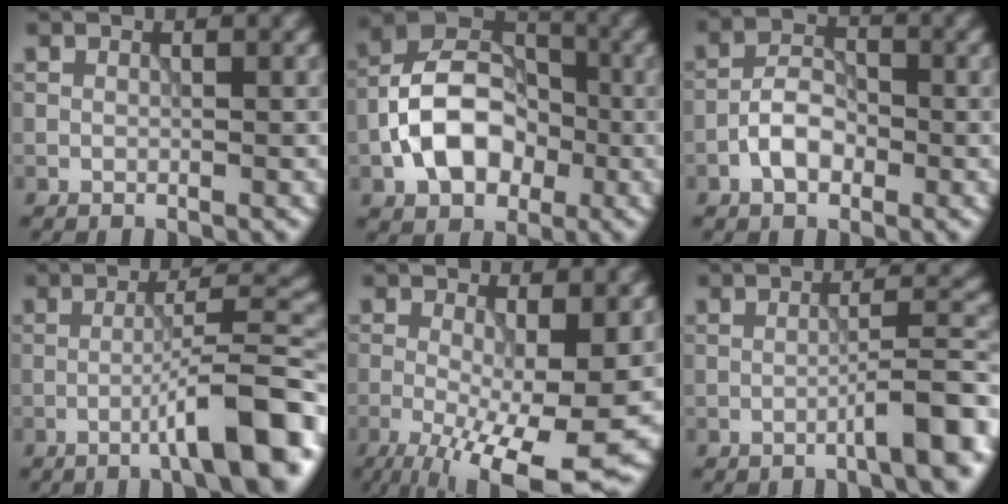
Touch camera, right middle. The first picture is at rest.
{"total": 8.4, "force": [-2.3, 5.9, 5.5], "torque": [-0.092, 0.013, -0.053]}
{"total": 3.5, "force": [-1.5, 2.0, 2.5], "torque": [-0.039, 0.011, -0.033]}
{"total": 8.9, "force": [-4.3, 1.1, 7.7], "torque": [-0.106, 0.023, -0.069]}
{"total": 11.3, "force": [-3.3, 3.4, 10.3], "torque": [-0.165, -0.015, -0.048]}
{"total": 5.4, "force": [-2.8, 0.8, 4.5], "torque": [-0.054, 0.020, -0.049]}